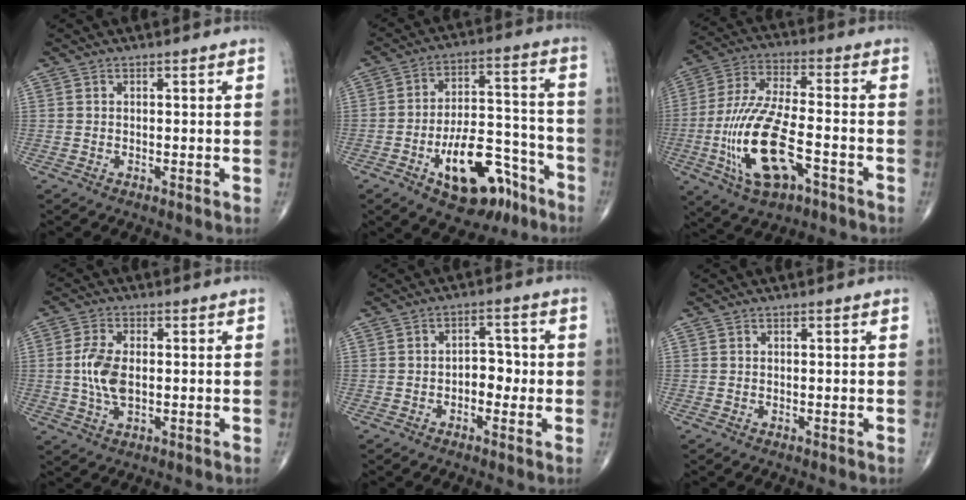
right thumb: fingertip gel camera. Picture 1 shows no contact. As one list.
[{"total": 17.2, "force": [-9.0, 8.4, 11.9], "torque": [-0.153, 0.074, -0.130]}, {"total": 17.6, "force": [-5.9, 7.1, 15.0], "torque": [-0.315, 0.025, -0.099]}, {"total": 6.9, "force": [-0.1, 3.7, 5.9], "torque": [-0.126, -0.001, -0.003]}, {"total": 4.3, "force": [-0.9, 2.8, 3.1], "torque": [-0.019, 0.017, -0.021]}, {"total": 0.0}]